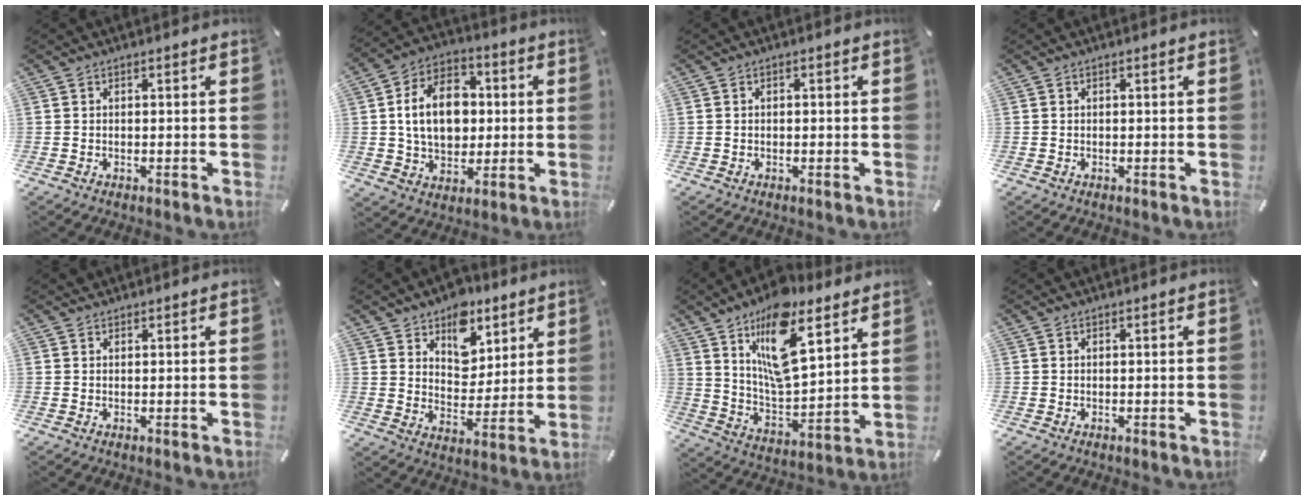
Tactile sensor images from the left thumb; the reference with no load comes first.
{"total": 14.6, "force": [0.8, 11.1, 9.5], "torque": [-0.179, 0.017, 0.013]}
{"total": 0.9, "force": [0.0, 0.7, 0.6], "torque": [-0.012, 0.004, -0.002]}
{"total": 0.0}
{"total": 0.7, "force": [0.5, 0.5, 0.1], "torque": [-0.001, 0.000, 0.010]}
{"total": 10.6, "force": [6.8, 7.7, 2.8], "torque": [-0.043, -0.054, 0.124]}
{"total": 17.6, "force": [11.0, 7.8, 11.3], "torque": [-0.207, -0.050, 0.193]}
{"total": 0.0}